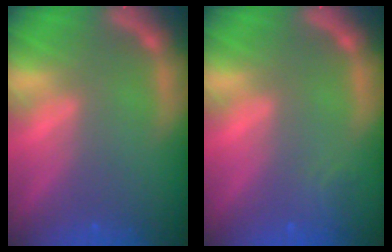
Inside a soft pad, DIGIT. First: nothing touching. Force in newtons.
{"total": 1.4}